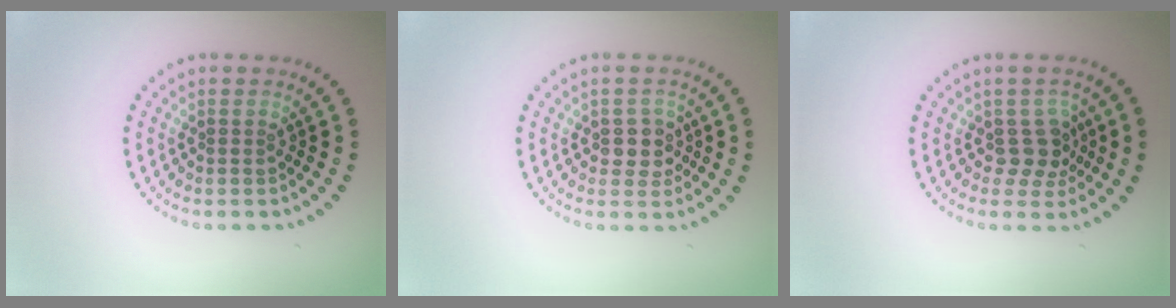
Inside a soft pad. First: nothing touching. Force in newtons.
{"total": 2.3, "press": 2.0, "slide": 1.0}
{"total": 2.6, "press": 2.1, "slide": 1.6}